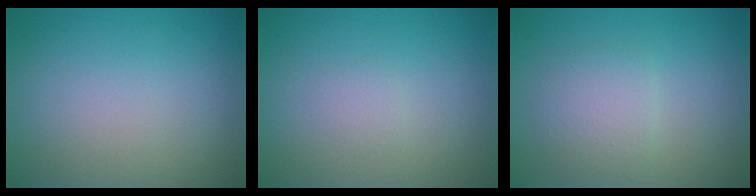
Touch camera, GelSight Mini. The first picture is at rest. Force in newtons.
{"total": 0.7, "press": 0.7, "slide": 0.0}
{"total": 3.3, "press": 3.3, "slide": 0.2}